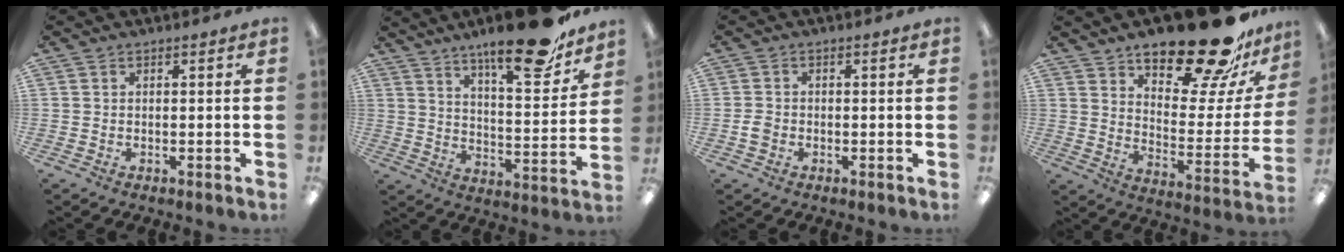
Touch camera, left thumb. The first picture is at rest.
{"total": 19.5, "force": [15.1, 4.6, 11.4], "torque": [-0.171, -0.098, 0.243]}
{"total": 2.2, "force": [-0.6, 1.7, 1.2], "torque": [-0.023, 0.004, -0.011]}
{"total": 24.9, "force": [19.8, 7.7, 12.9], "torque": [-0.172, -0.136, 0.325]}